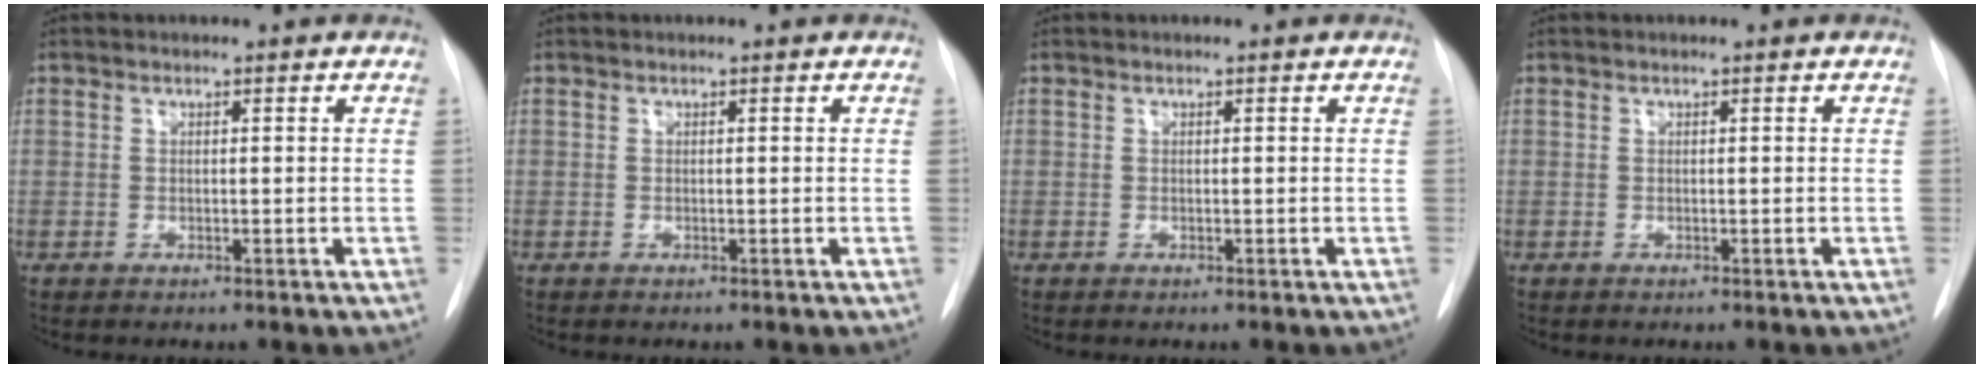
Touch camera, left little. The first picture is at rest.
{"total": 0.0}
{"total": 0.0}
{"total": 0.0}